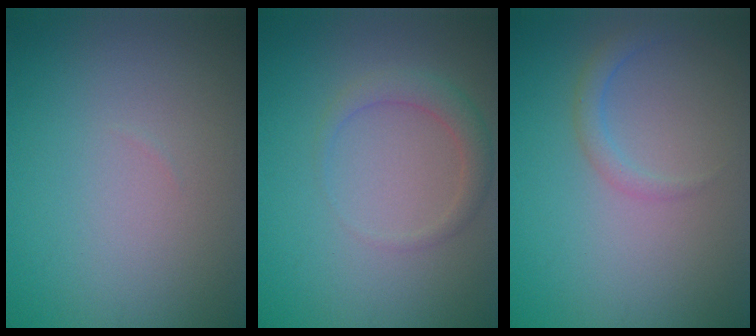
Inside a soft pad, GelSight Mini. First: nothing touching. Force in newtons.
{"total": 2.1, "press": 2.1, "slide": 0.1}
{"total": 1.6, "press": 1.6, "slide": 0.1}